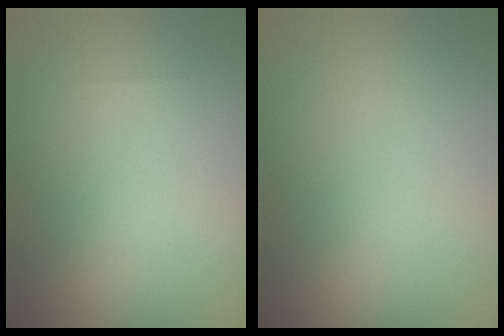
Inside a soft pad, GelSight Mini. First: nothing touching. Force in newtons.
{"total": 0.0}